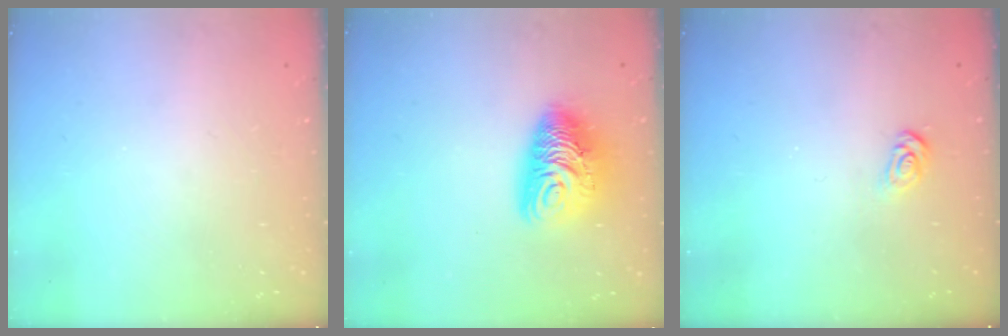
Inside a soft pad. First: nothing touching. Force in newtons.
{"total": 11.8, "press": 11.7, "slide": 1.2}
{"total": 3.8, "press": 3.8, "slide": 0.4}